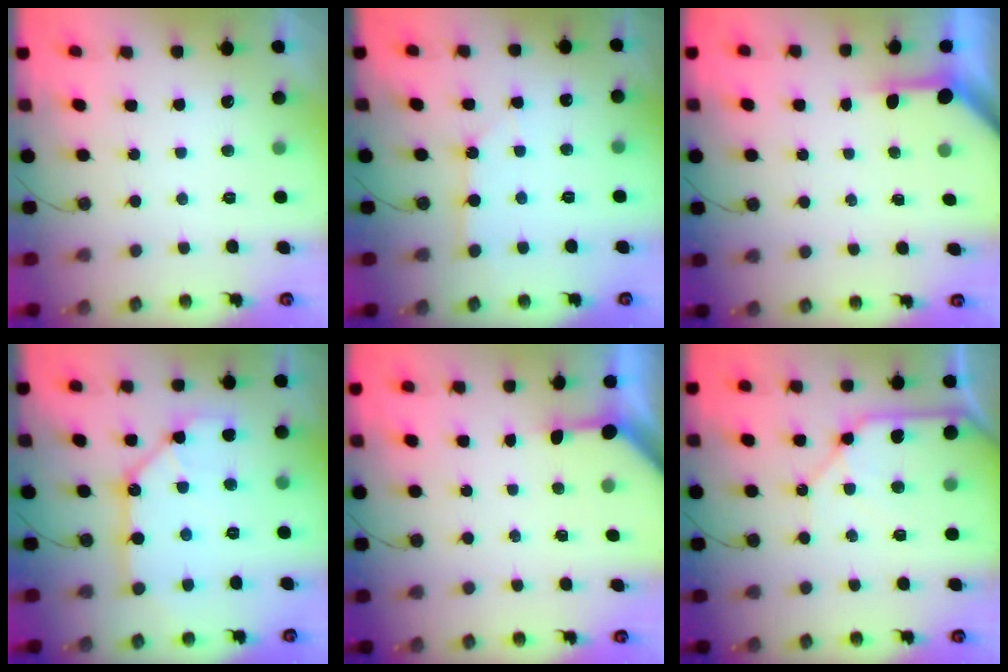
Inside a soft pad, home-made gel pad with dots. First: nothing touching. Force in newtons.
{"total": 2.5, "press": 2.5, "slide": 0.3}
{"total": 3.2, "press": 3.2, "slide": 0.4}
{"total": 11.6, "press": 11.5, "slide": 1.5}
{"total": 2.8, "press": 2.8, "slide": 0.2}
{"total": 10.3, "press": 10.2, "slide": 1.2}